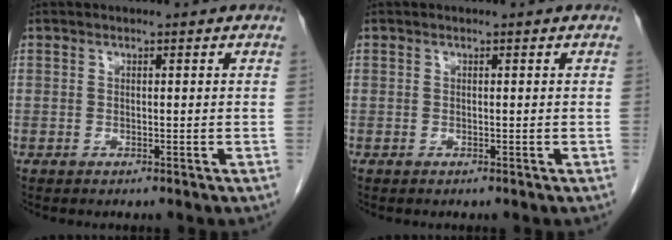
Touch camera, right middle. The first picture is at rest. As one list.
[{"total": 0.0}]